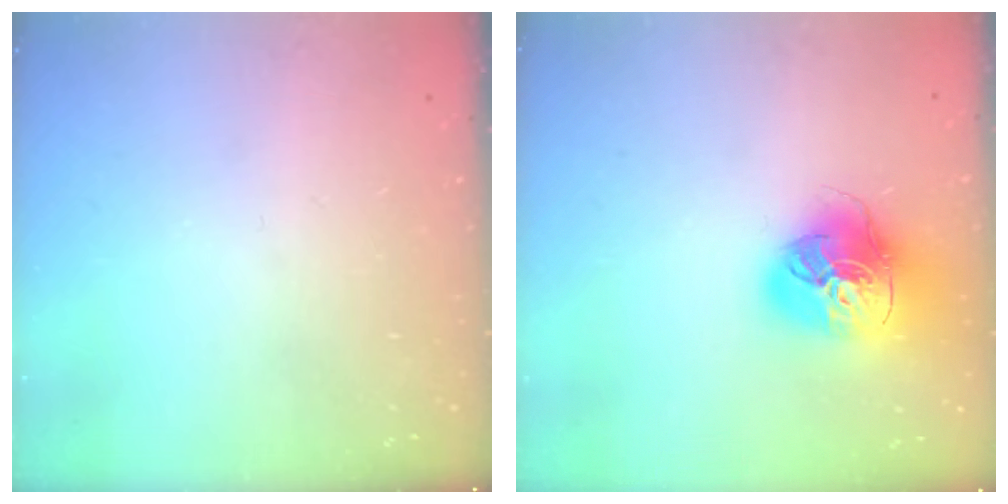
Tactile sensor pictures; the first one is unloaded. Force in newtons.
{"total": 19.5, "press": 19.4, "slide": 2.2}